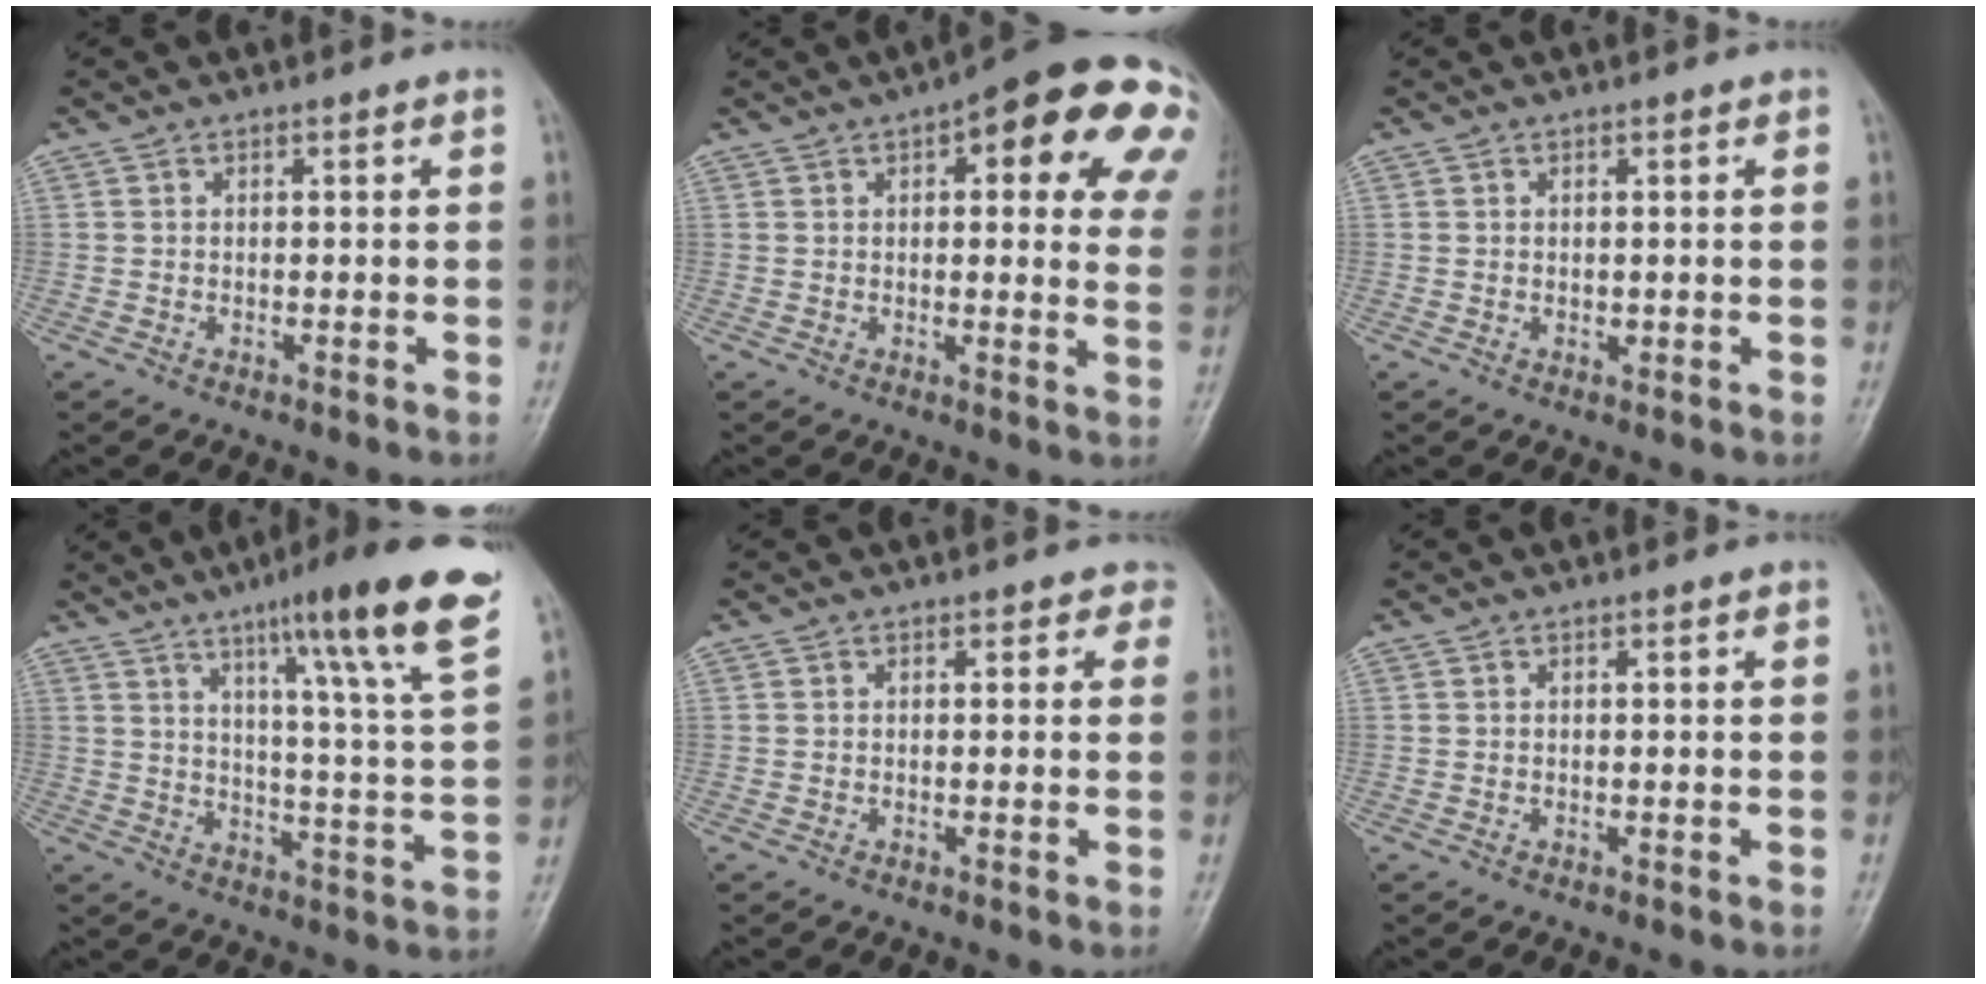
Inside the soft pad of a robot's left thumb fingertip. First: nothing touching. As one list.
[{"total": 21.3, "force": [8.4, 7.3, 18.1], "torque": [-0.190, 0.001, 0.091]}, {"total": 0.7, "force": [0.2, 0.6, 0.4], "torque": [-0.005, -0.001, 0.003]}, {"total": 19.2, "force": [11.5, 1.1, 15.3], "torque": [-0.200, -0.051, 0.155]}, {"total": 2.0, "force": [1.4, 1.4, 0.3], "torque": [0.022, -0.006, -0.002]}, {"total": 0.0}]